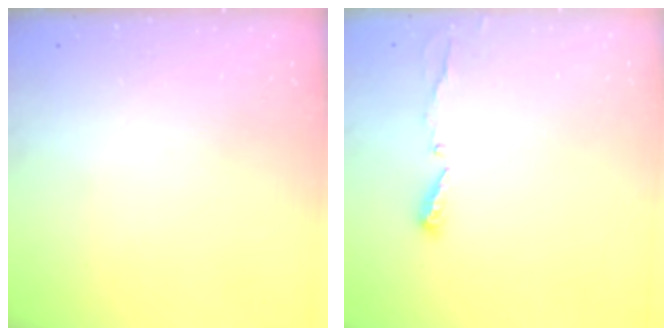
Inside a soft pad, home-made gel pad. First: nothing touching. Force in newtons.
{"total": 4.8, "press": 4.8, "slide": 0.3}